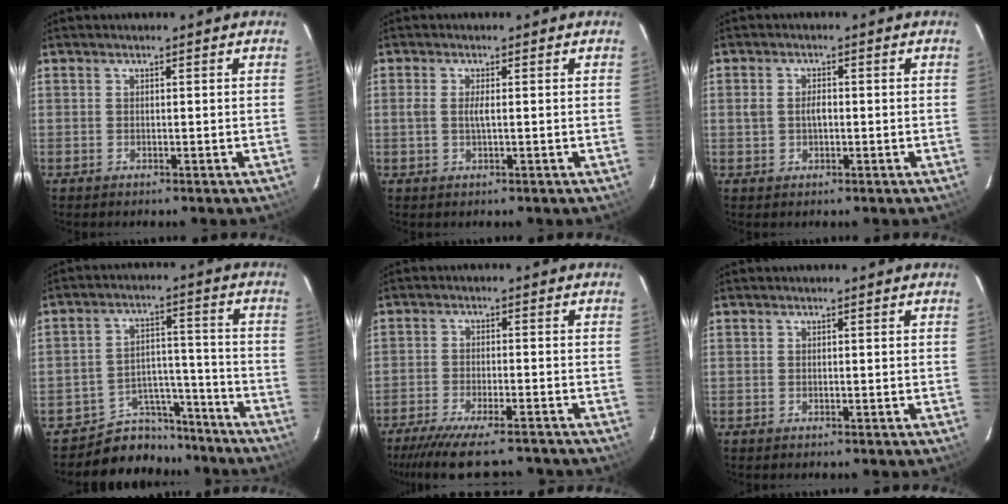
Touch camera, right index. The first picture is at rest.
{"total": 1.9, "force": [0.0, 0.2, 1.9], "torque": [-0.038, -0.001, -0.002]}
{"total": 2.5, "force": [-0.1, 1.6, 1.9], "torque": [-0.037, 0.006, -0.001]}
{"total": 10.4, "force": [-9.1, 5.1, -0.1], "torque": [-0.004, 0.056, -0.136]}
{"total": 12.3, "force": [-10.7, 2.0, 5.6], "torque": [-0.125, -0.024, -0.170]}
{"total": 0.0}